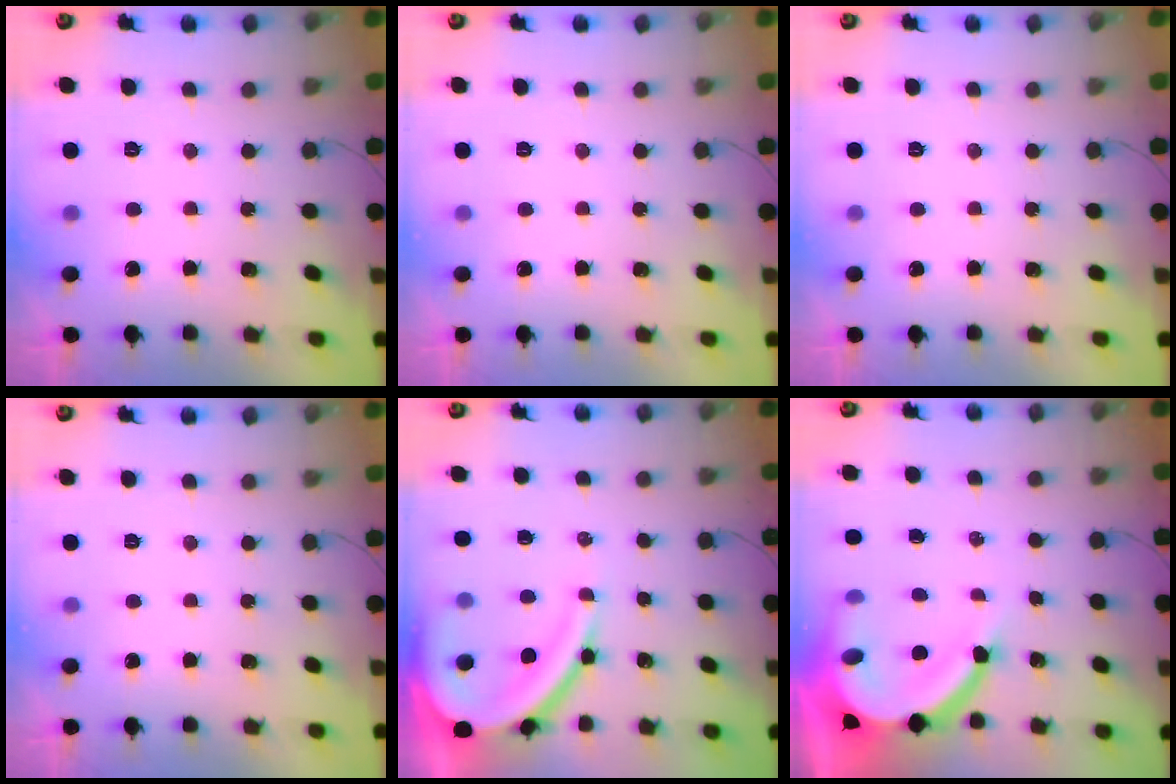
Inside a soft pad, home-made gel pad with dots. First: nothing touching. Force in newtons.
{"total": 0.0}
{"total": 0.0}
{"total": 0.0}
{"total": 13.1, "press": 13.0, "slide": 1.3}
{"total": 15.4, "press": 15.3, "slide": 1.8}